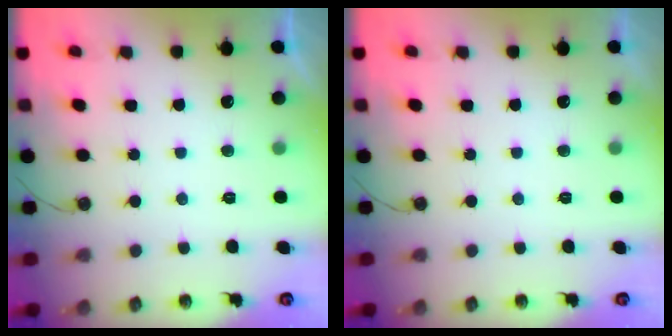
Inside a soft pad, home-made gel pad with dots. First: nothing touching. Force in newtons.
{"total": 0.0}